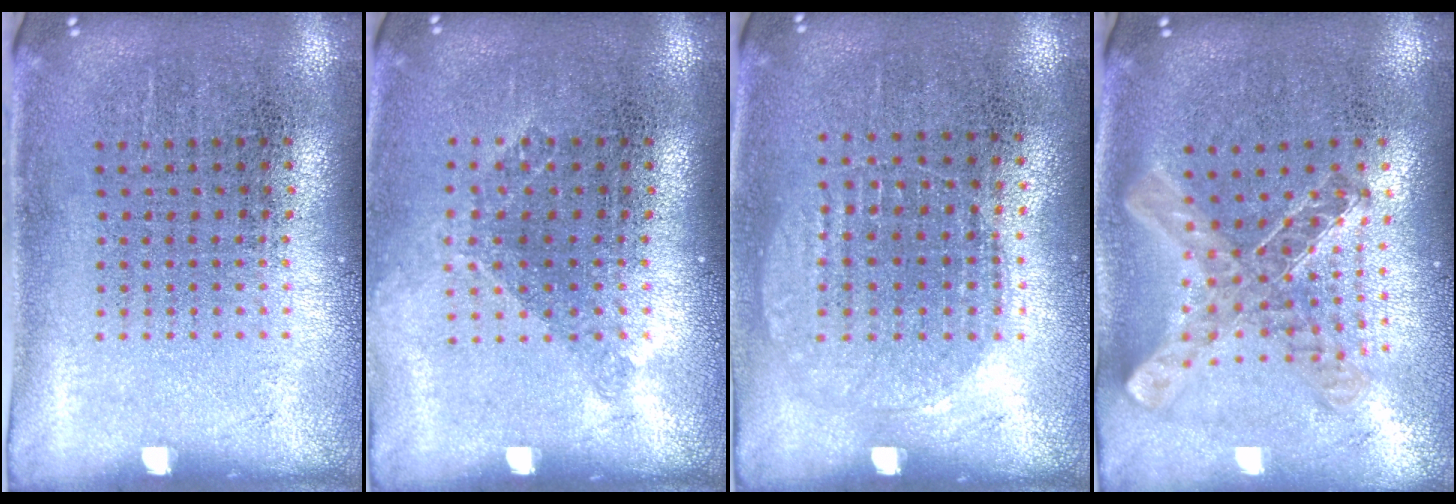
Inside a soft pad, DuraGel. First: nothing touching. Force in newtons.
{"total": 1.0, "press": 0.9, "slide": 0.5}
{"total": 1.0, "press": 0.9, "slide": 0.3}
{"total": 1.1, "press": 1.1, "slide": 0.2}